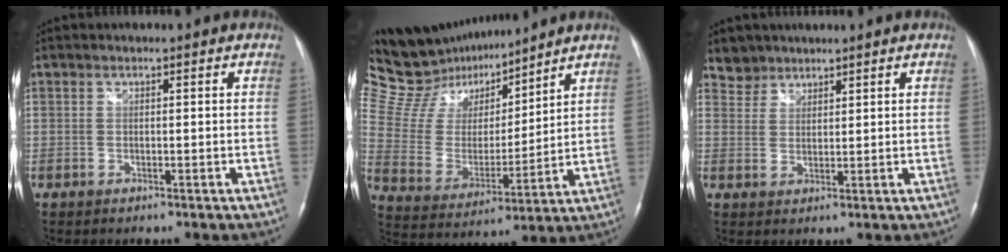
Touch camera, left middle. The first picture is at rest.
{"total": 18.1, "force": [15.9, 5.7, 6.4], "torque": [-0.117, 0.016, 0.290]}
{"total": 3.3, "force": [2.8, 1.7, -0.6], "torque": [0.020, 0.007, 0.051]}